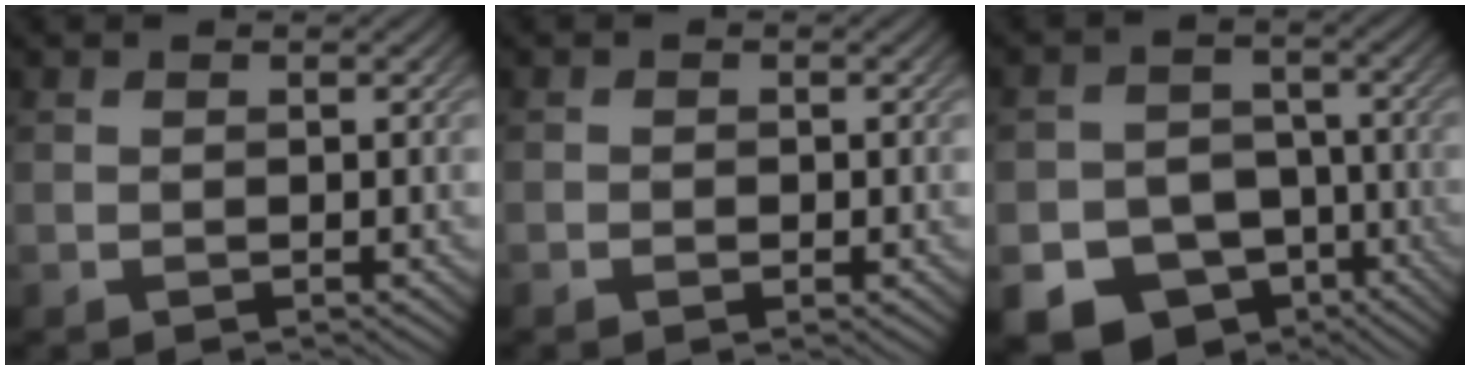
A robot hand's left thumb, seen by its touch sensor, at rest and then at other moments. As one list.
[{"total": 0.8, "force": [-0.4, 0.5, 0.5], "torque": [-0.006, -0.001, -0.006]}, {"total": 13.5, "force": [-8.1, 9.8, 4.4], "torque": [-0.093, -0.044, -0.128]}]